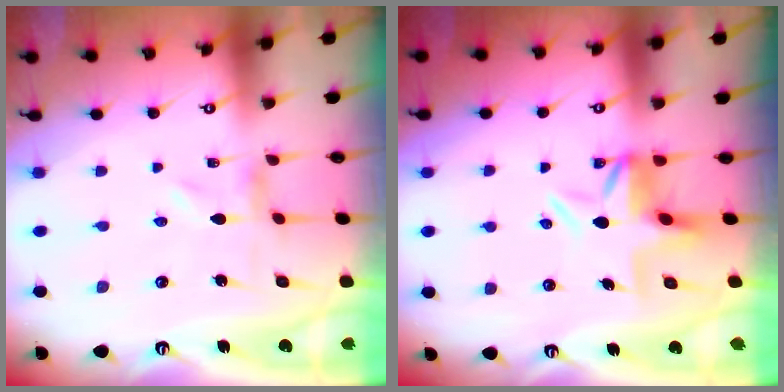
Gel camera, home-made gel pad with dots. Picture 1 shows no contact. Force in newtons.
{"total": 6.2, "press": 5.8, "slide": 2.1}